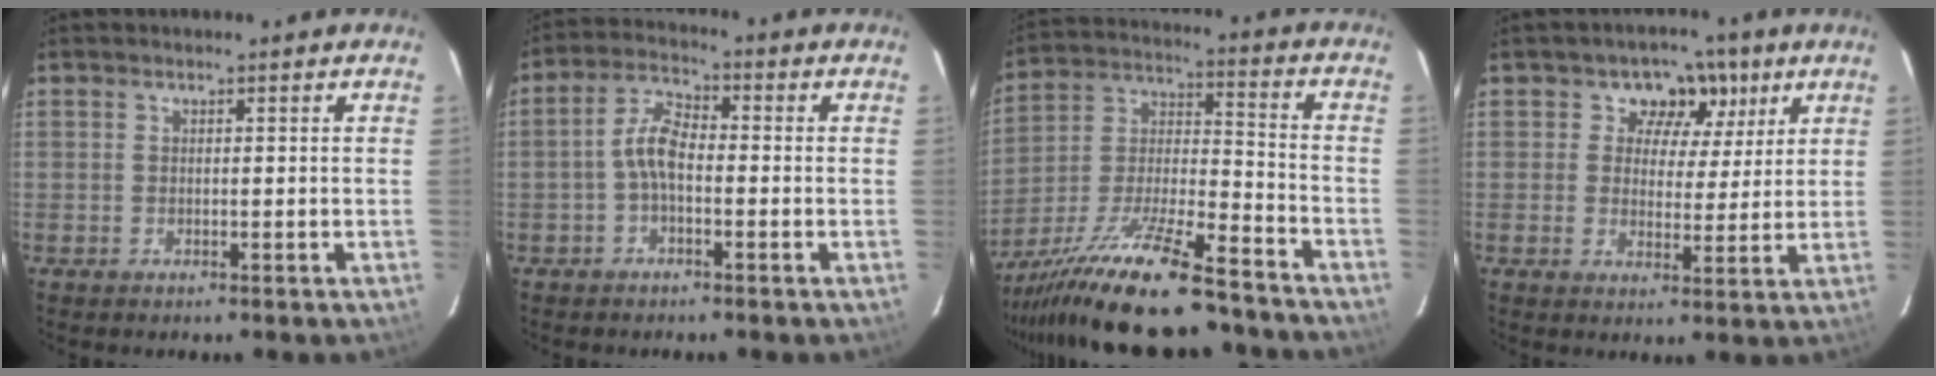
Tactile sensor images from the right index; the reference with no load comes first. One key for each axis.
{"total": 5.3, "fx": -1.4, "fy": 2.5, "fz": 4.4, "tx": -0.095, "ty": 0.019, "tz": -0.031}
{"total": 23.8, "fx": -19.2, "fy": 3.6, "fz": 13.5, "tx": -0.259, "ty": -0.036, "tz": -0.314}
{"total": 7.2, "fx": 3.2, "fy": 6.0, "fz": 2.2, "tx": -0.028, "ty": 0.003, "tz": 0.040}